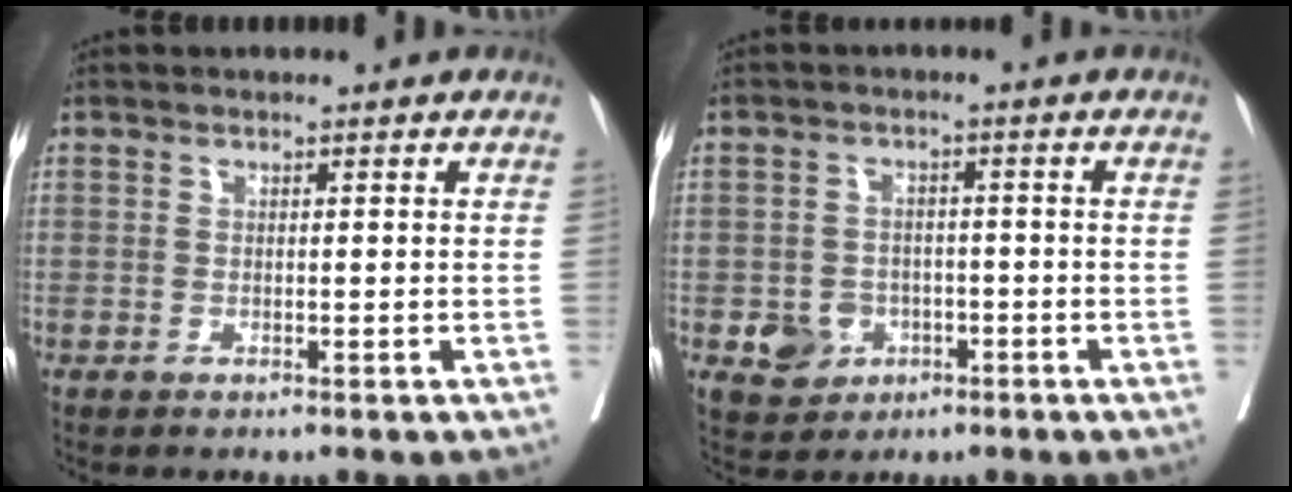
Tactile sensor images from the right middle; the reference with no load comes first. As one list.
[{"total": 5.0, "force": [-2.0, 4.3, 1.7], "torque": [-0.020, 0.006, -0.022]}]